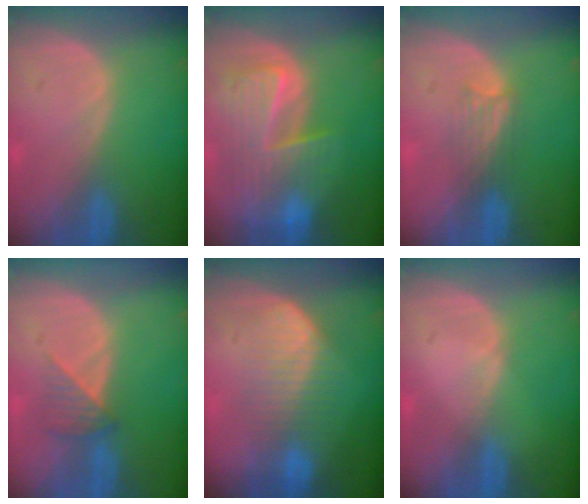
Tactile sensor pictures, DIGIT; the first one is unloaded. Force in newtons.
{"total": 10.2, "press": 8.9, "slide": 5.0}
{"total": 3.2, "press": 2.9, "slide": 1.5}
{"total": 3.2, "press": 3.0, "slide": 1.1}
{"total": 6.7, "press": 6.5, "slide": 1.4}
{"total": 0.6, "press": 0.5, "slide": 0.2}